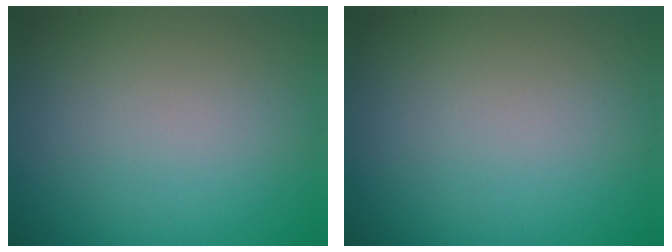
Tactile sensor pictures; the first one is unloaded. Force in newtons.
{"total": 0.0}